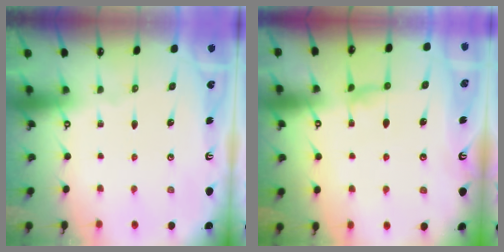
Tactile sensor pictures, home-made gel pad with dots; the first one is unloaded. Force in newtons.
{"total": 1.3, "press": 1.1, "slide": 0.7}